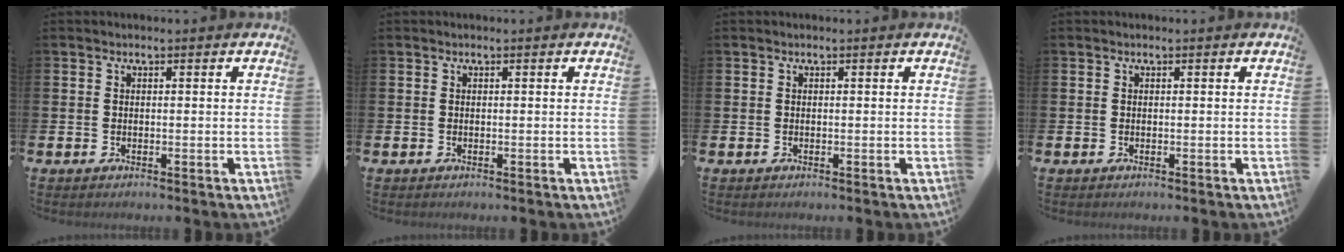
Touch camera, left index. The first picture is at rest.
{"total": 0.0}
{"total": 0.0}
{"total": 0.0}